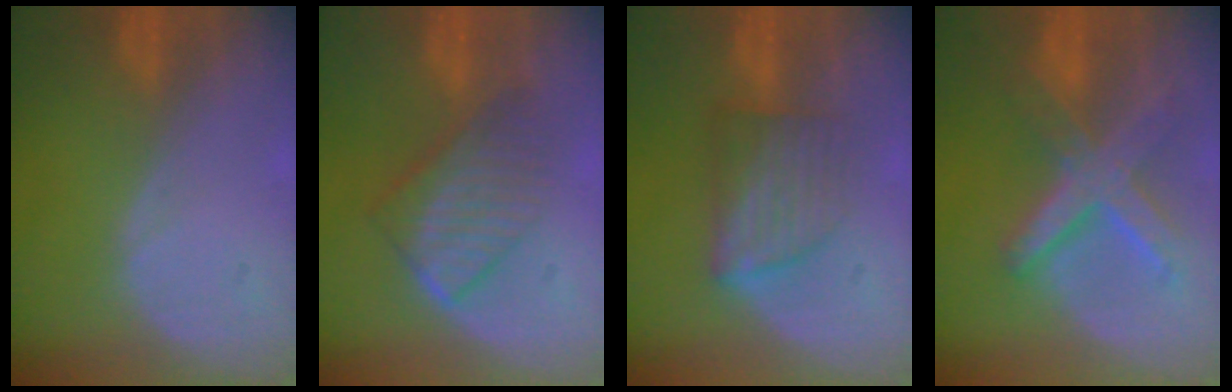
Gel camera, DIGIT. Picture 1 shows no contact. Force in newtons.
{"total": 6.7, "press": 6.4, "slide": 1.8}
{"total": 5.9, "press": 5.6, "slide": 1.8}
{"total": 8.4, "press": 7.2, "slide": 4.3}